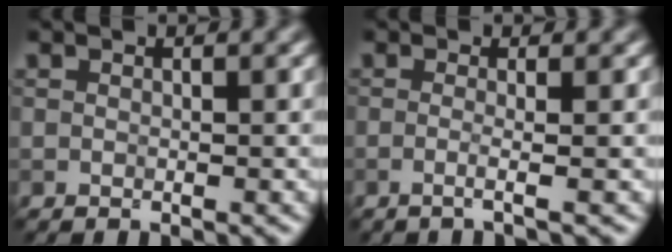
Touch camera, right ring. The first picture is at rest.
{"total": 2.1, "force": [-0.1, 0.9, 2.0], "torque": [-0.018, -0.005, -0.031]}